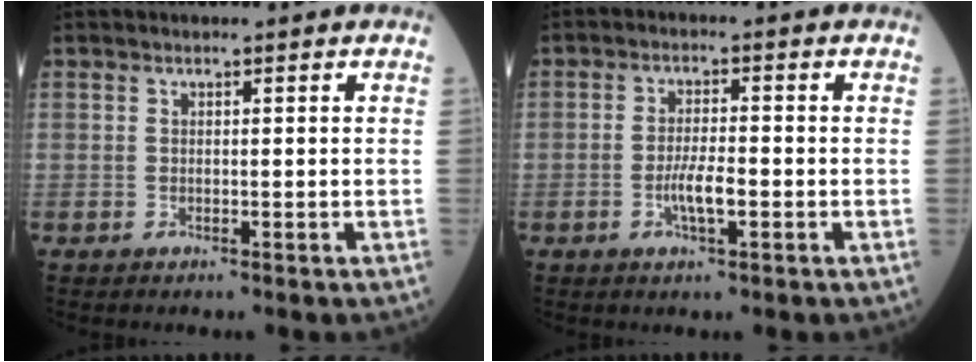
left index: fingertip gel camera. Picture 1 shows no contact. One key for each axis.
{"total": 4.2, "fx": -2.0, "fy": 0.8, "fz": 3.6, "tx": -0.072, "ty": -0.006, "tz": -0.036}